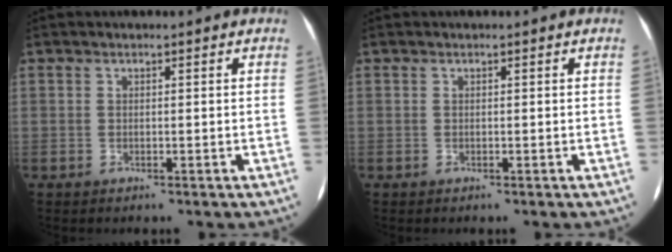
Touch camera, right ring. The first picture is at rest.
{"total": 0.0}